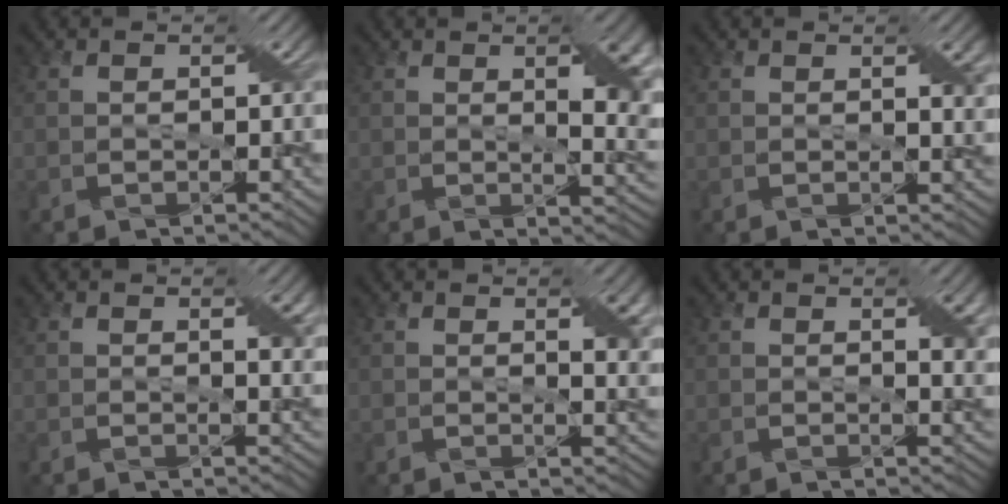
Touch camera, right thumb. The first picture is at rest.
{"total": 8.9, "force": [2.4, 3.9, 7.7], "torque": [-0.099, -0.006, 0.045]}
{"total": 2.4, "force": [1.1, 0.6, 2.0], "torque": [-0.032, -0.002, 0.020]}
{"total": 2.6, "force": [1.1, 0.7, 2.2], "torque": [-0.036, -0.002, 0.020]}
{"total": 4.0, "force": [1.5, 1.3, 3.4], "torque": [-0.053, -0.001, 0.028]}
{"total": 3.1, "force": [1.3, 1.0, 2.7], "torque": [-0.043, -0.001, 0.023]}